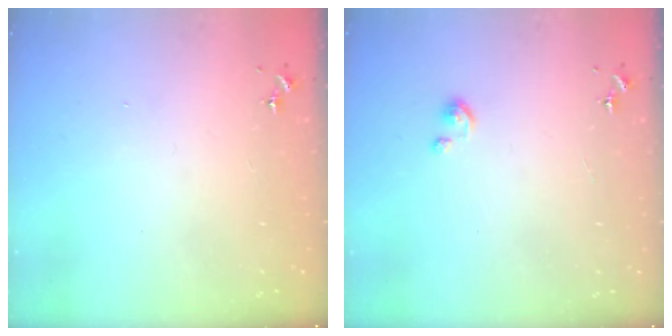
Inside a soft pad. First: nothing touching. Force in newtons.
{"total": 2.4, "press": 2.4, "slide": 0.3}